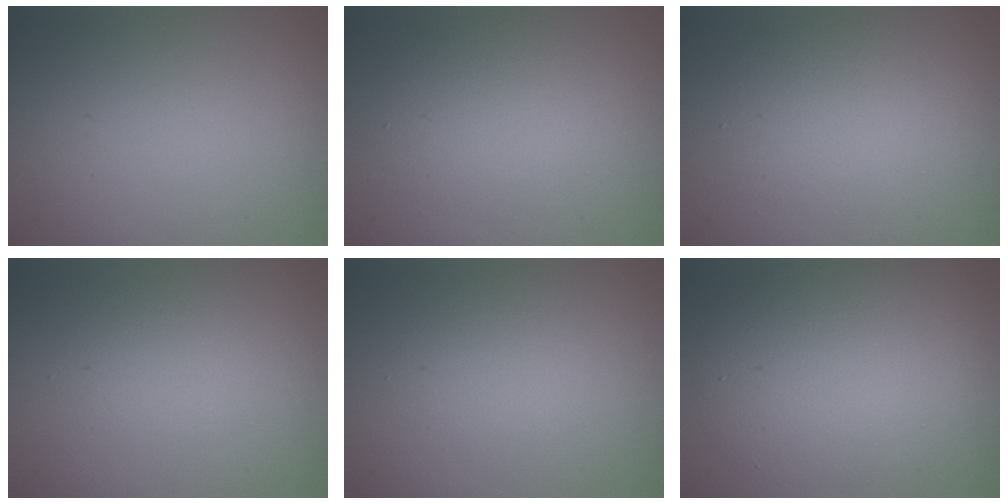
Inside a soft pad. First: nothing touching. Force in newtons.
{"total": 3.5, "press": 3.5, "slide": 0.2}
{"total": 3.3, "press": 3.3, "slide": 0.1}
{"total": 2.0, "press": 2.0, "slide": 0.1}
{"total": 2.4, "press": 2.4, "slide": 0.2}
{"total": 6.5, "press": 6.5, "slide": 0.5}